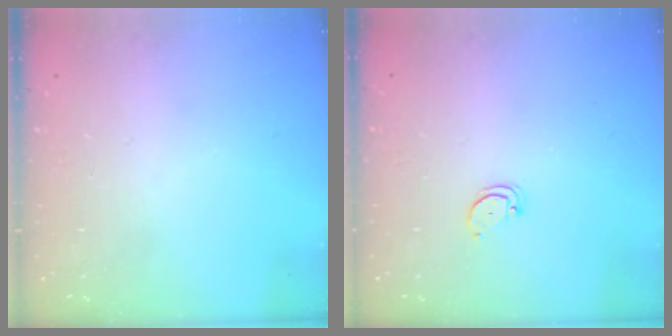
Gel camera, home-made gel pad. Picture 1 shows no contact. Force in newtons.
{"total": 2.7, "press": 2.7, "slide": 0.2}